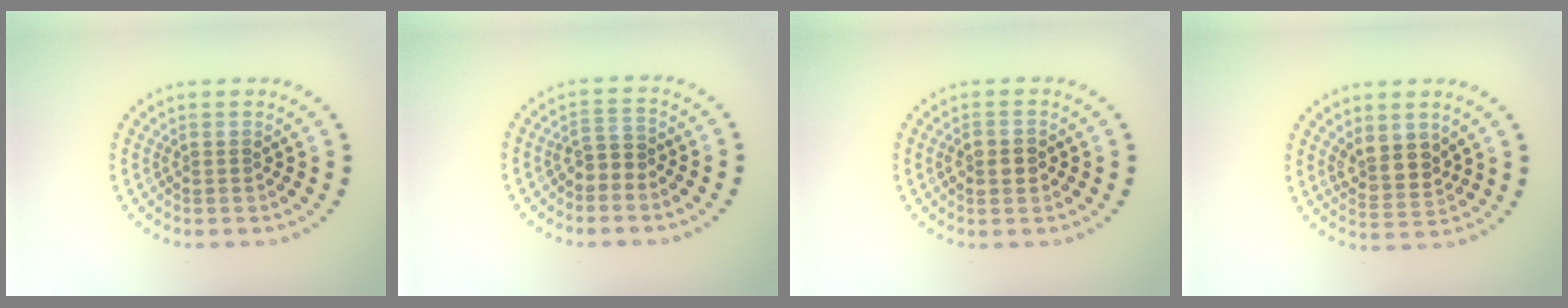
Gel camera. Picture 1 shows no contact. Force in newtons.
{"total": 1.8, "press": 1.6, "slide": 0.9}
{"total": 2.6, "press": 2.6, "slide": 0.1}
{"total": 3.0, "press": 2.6, "slide": 1.5}